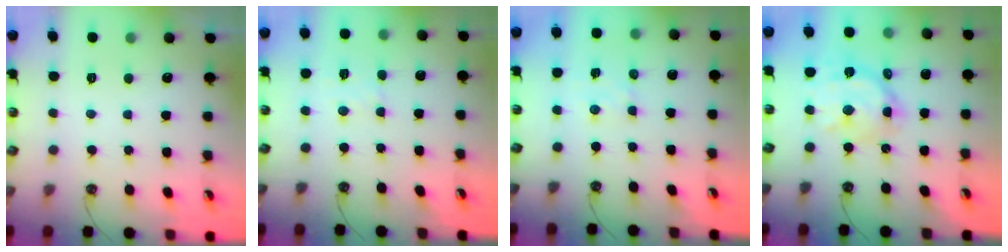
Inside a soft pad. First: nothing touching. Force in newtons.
{"total": 6.3, "press": 6.3, "slide": 0.6}
{"total": 2.2, "press": 2.2, "slide": 0.4}
{"total": 13.9, "press": 13.9, "slide": 0.9}